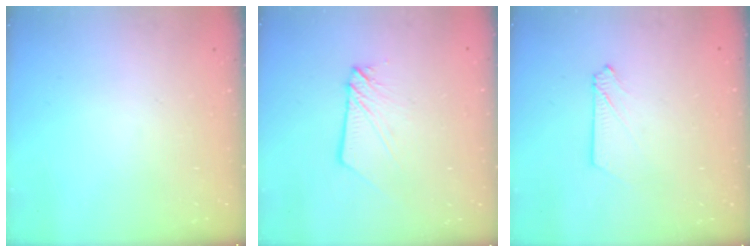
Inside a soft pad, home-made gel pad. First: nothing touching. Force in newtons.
{"total": 5.2, "press": 5.2, "slide": 0.7}
{"total": 2.9, "press": 2.9, "slide": 0.4}